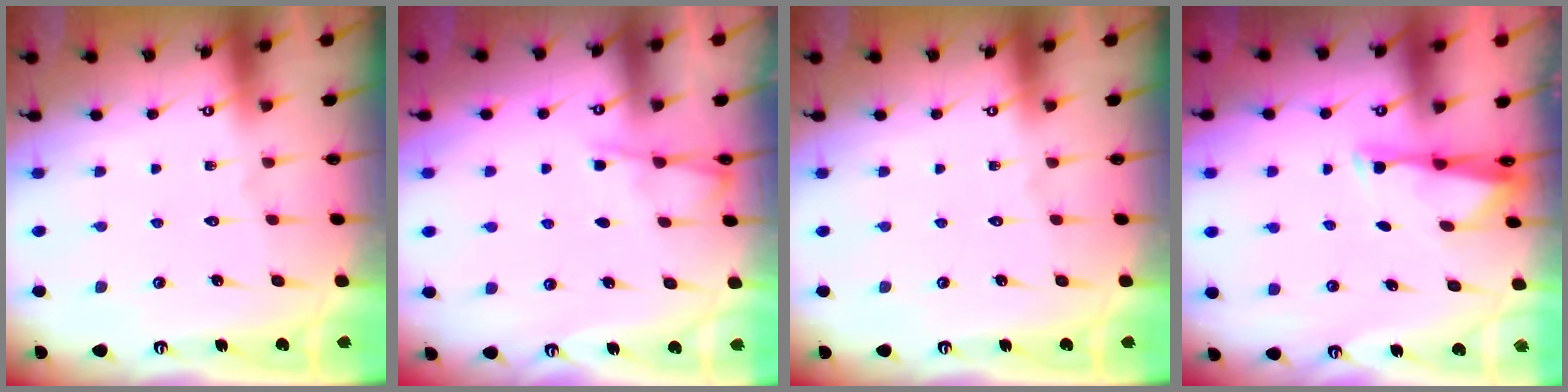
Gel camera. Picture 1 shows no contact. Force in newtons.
{"total": 3.4, "press": 3.4, "slide": 0.4}
{"total": 0.0}
{"total": 3.0, "press": 2.9, "slide": 0.5}